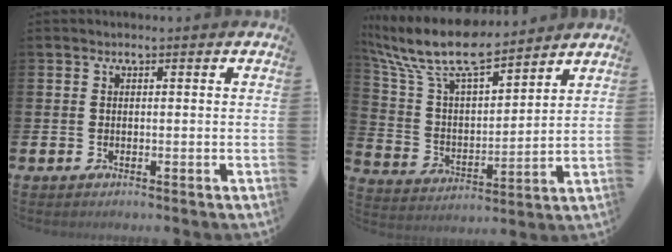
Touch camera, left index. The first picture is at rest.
{"total": 11.5, "force": [9.9, 2.8, 5.2], "torque": [-0.142, -0.054, 0.171]}